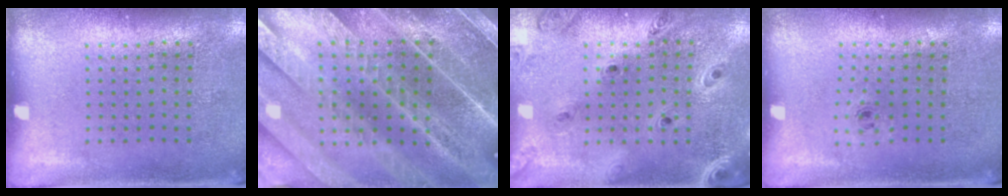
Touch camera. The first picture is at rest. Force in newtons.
{"total": 4.9, "press": 4.2, "slide": 2.4}
{"total": 1.2, "press": 1.2, "slide": 0.2}
{"total": 0.6, "press": 0.3, "slide": 0.5}